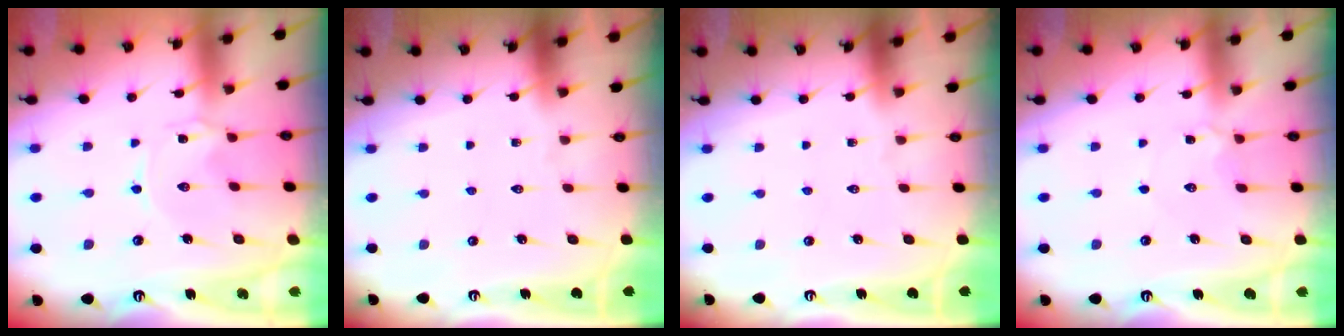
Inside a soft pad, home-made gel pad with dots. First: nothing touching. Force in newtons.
{"total": 0.0}
{"total": 0.0}
{"total": 3.5, "press": 3.4, "slide": 0.3}